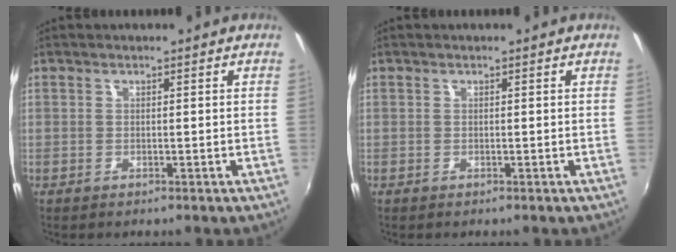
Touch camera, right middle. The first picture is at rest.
{"total": 0.0}